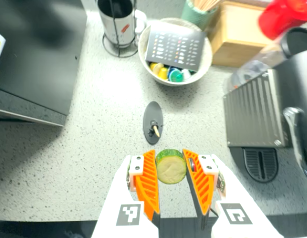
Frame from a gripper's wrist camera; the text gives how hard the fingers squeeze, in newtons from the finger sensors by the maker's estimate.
{"total": 10.8, "left": 10.5, "right": 11.0}